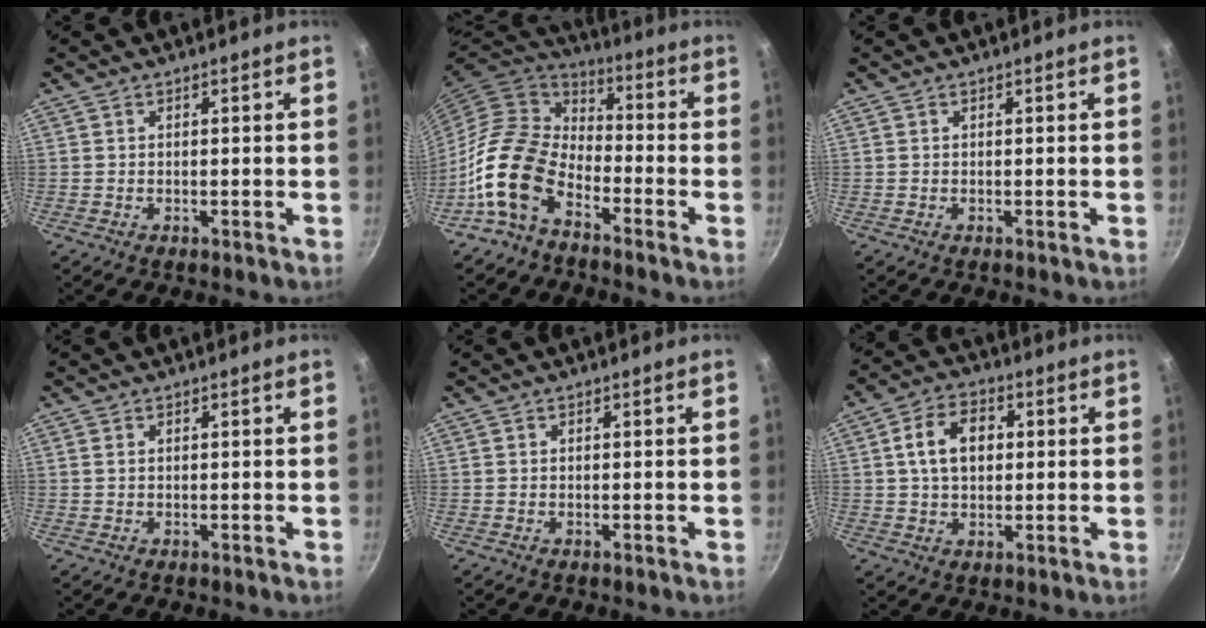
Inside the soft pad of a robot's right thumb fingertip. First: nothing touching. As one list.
[{"total": 14.0, "force": [-7.5, 8.7, 8.1], "torque": [-0.126, 0.061, -0.169]}, {"total": 0.0}, {"total": 0.9, "force": [0.2, 0.6, 0.6], "torque": [-0.012, 0.002, 0.002]}, {"total": 0.0}, {"total": 9.1, "force": [1.5, 6.4, 6.4], "torque": [-0.089, 0.014, 0.018]}]